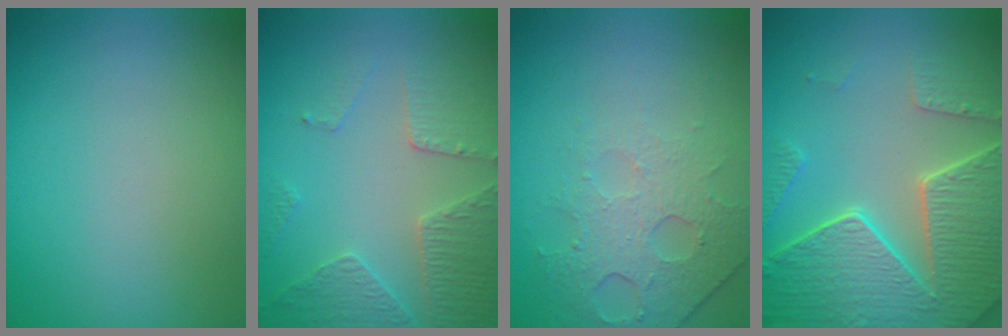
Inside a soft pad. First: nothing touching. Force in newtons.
{"total": 3.9, "press": 3.0, "slide": 2.4}
{"total": 4.8, "press": 3.2, "slide": 3.6}
{"total": 8.2, "press": 6.1, "slide": 5.6}